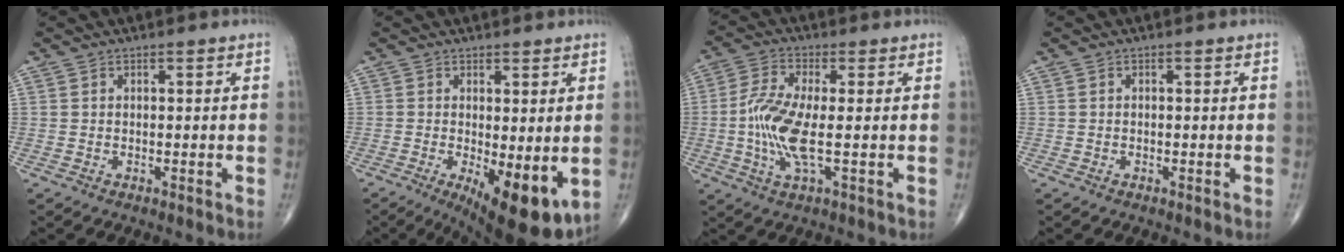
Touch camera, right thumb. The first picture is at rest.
{"total": 11.6, "force": [-2.9, 4.0, 10.5], "torque": [-0.145, -0.025, -0.030]}
{"total": 9.9, "force": [-1.0, 2.7, 9.5], "torque": [-0.221, -0.001, -0.026]}
{"total": 0.0}